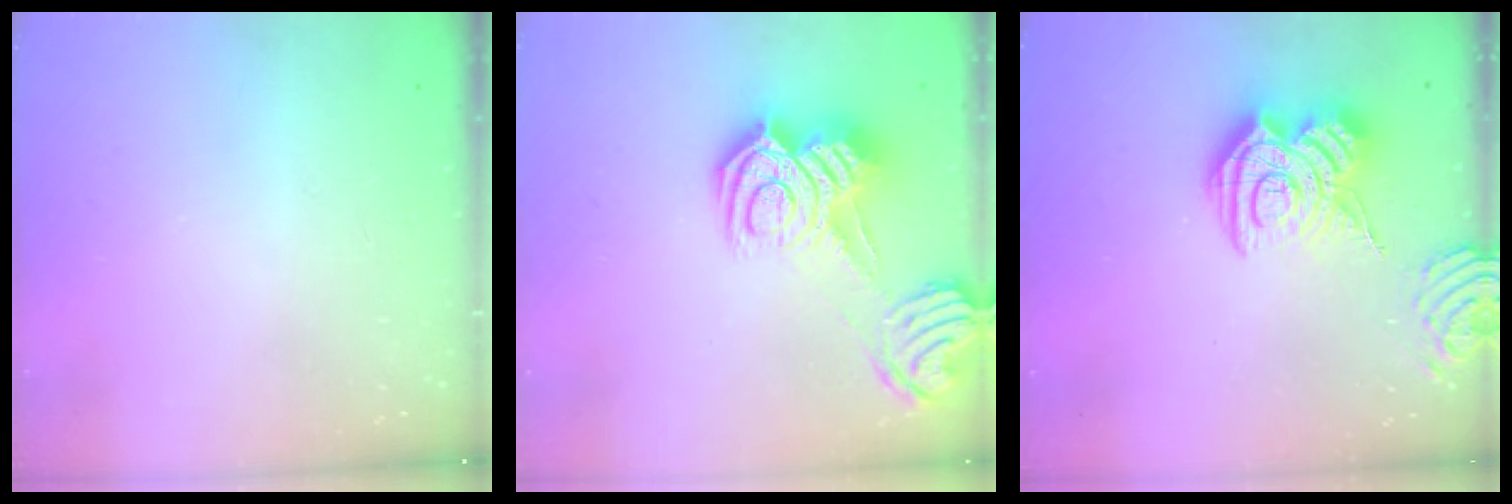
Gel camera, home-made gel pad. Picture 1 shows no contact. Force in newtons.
{"total": 15.2, "press": 15.1, "slide": 0.9}
{"total": 16.3, "press": 16.2, "slide": 1.5}